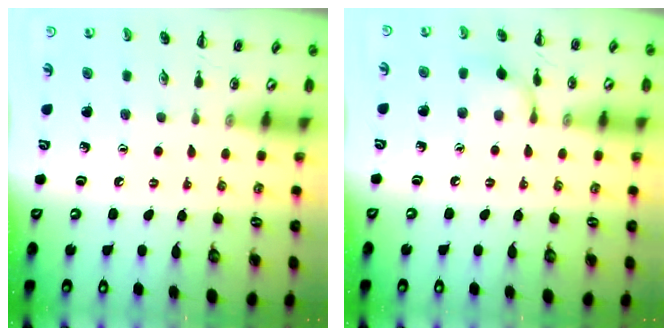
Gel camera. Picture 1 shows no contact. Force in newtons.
{"total": 6.9, "press": 6.8, "slide": 0.9}